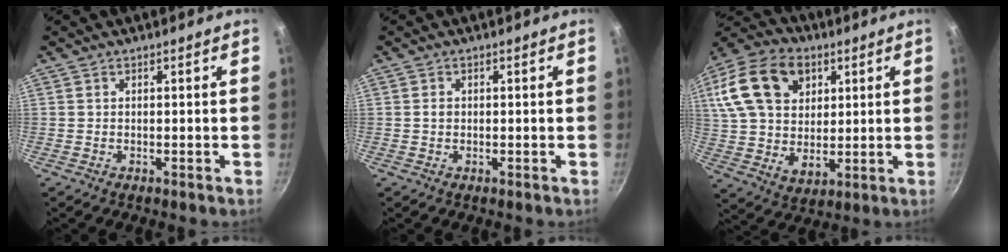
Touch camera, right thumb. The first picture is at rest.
{"total": 1.1, "force": [0.0, 0.9, 0.6], "torque": [-0.007, 0.004, -0.001]}
{"total": 22.7, "force": [7.8, 16.2, 13.9], "torque": [-0.248, 0.004, 0.135]}